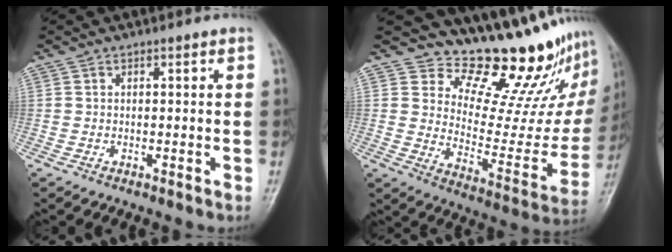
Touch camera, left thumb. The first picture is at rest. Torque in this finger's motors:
{"motor_torque": [0.46, 0.23, -0.40, -0.54, 0.06]}